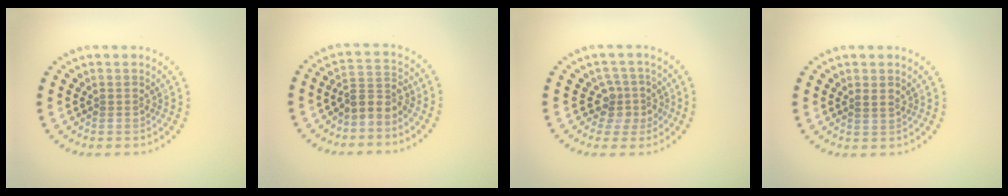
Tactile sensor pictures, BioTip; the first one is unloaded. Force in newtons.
{"total": 2.6, "press": 2.0, "slide": 1.6}
{"total": 2.7, "press": 2.0, "slide": 1.8}
{"total": 0.6, "press": 0.4, "slide": 0.4}